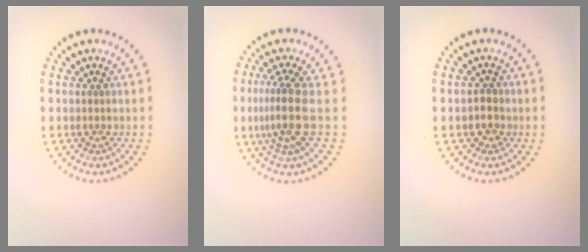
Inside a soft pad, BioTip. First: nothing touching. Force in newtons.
{"total": 3.5, "press": 2.4, "slide": 2.5}
{"total": 1.0, "press": 0.9, "slide": 0.5}